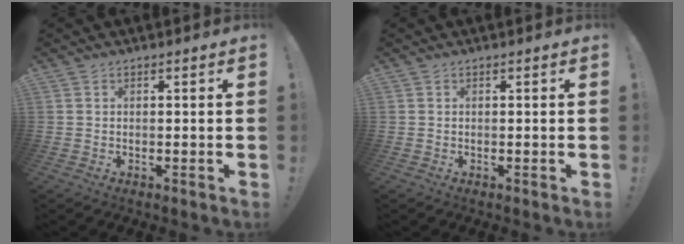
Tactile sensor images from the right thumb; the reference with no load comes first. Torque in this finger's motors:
{"motor_torque": [0.00, 0.00, -0.02, 0.01, 0.00]}